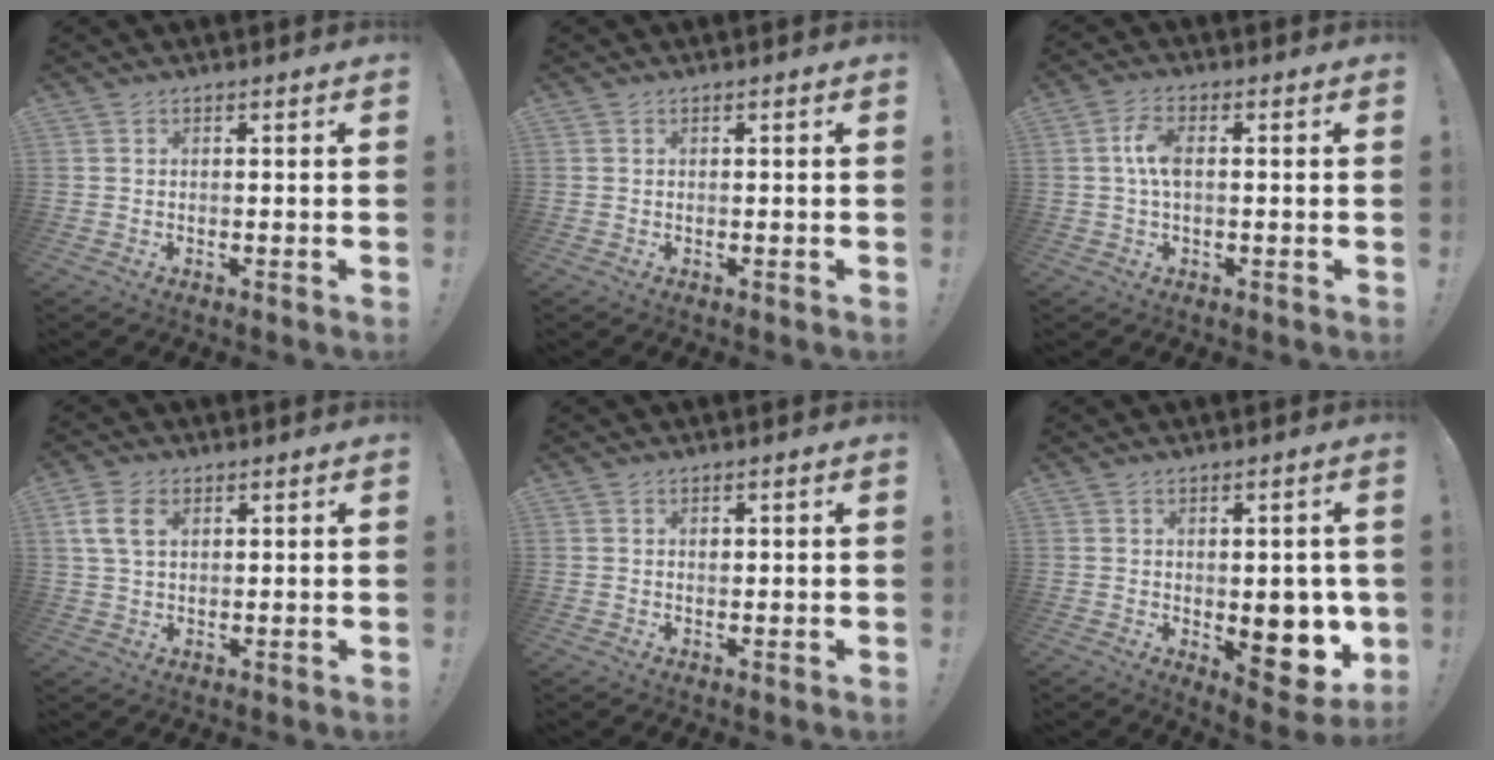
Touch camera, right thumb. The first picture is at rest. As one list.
[{"total": 0.0}, {"total": 6.3, "force": [0.5, 2.9, 5.6], "torque": [-0.119, 0.009, 0.008]}, {"total": 8.0, "force": [2.5, 5.0, 5.6], "torque": [-0.106, 0.004, 0.048]}, {"total": 0.9, "force": [0.2, 0.8, 0.3], "torque": [-0.001, 0.000, 0.003]}, {"total": 12.9, "force": [-2.1, 7.5, 10.3], "torque": [-0.099, 0.002, -0.017]}]